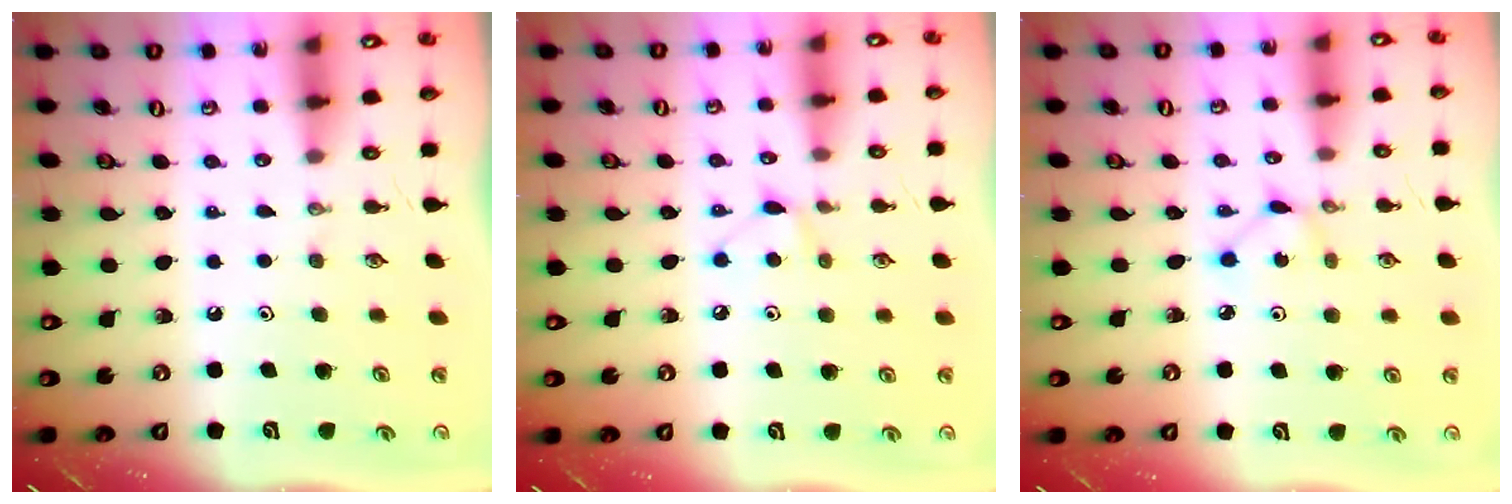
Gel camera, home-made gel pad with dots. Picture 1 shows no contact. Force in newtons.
{"total": 6.4, "press": 6.3, "slide": 0.7}
{"total": 1.6, "press": 1.5, "slide": 0.1}